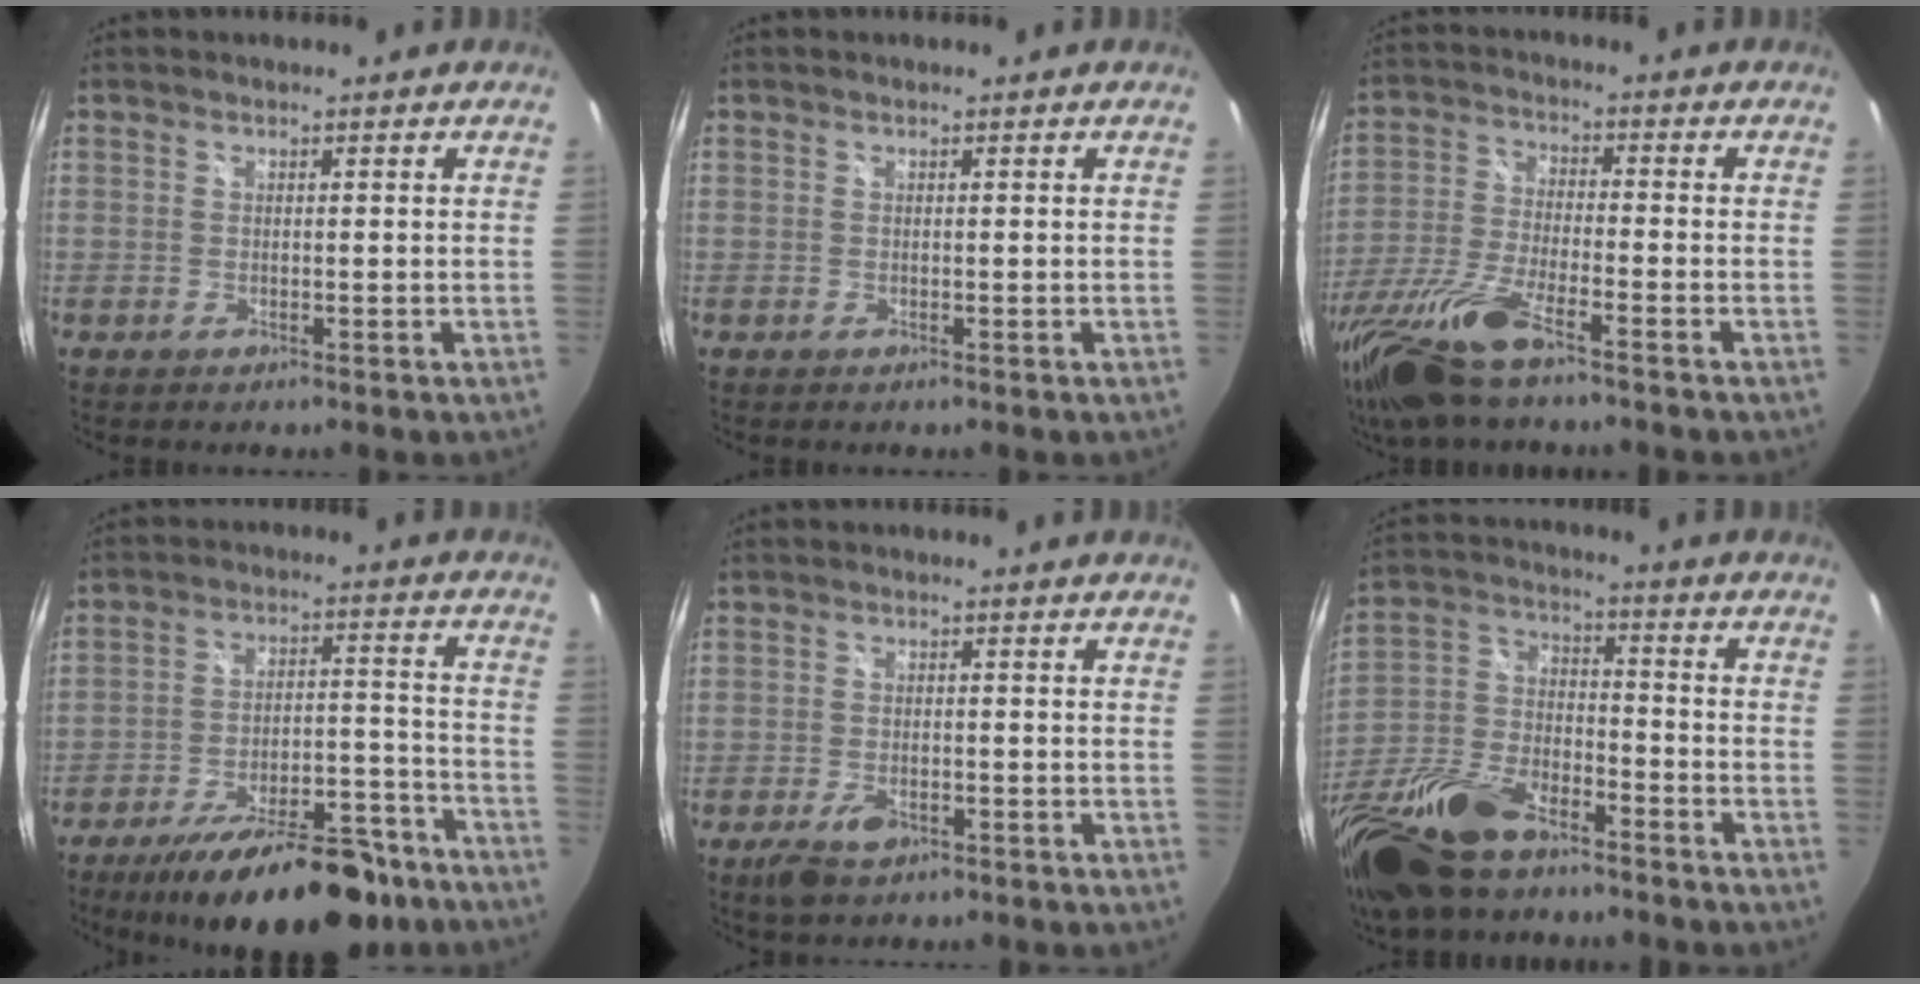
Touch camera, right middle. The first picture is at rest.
{"total": 0.0}
{"total": 16.2, "force": [-11.7, 3.1, 10.8], "torque": [-0.235, -0.045, -0.228]}
{"total": 22.2, "force": [-17.1, 7.6, 11.9], "torque": [-0.194, -0.004, -0.241]}
{"total": 4.8, "force": [-2.9, 2.4, 3.0], "torque": [-0.075, -0.010, -0.050]}
{"total": 22.2, "force": [-15.0, 10.2, 12.8], "torque": [-0.300, -0.023, -0.279]}